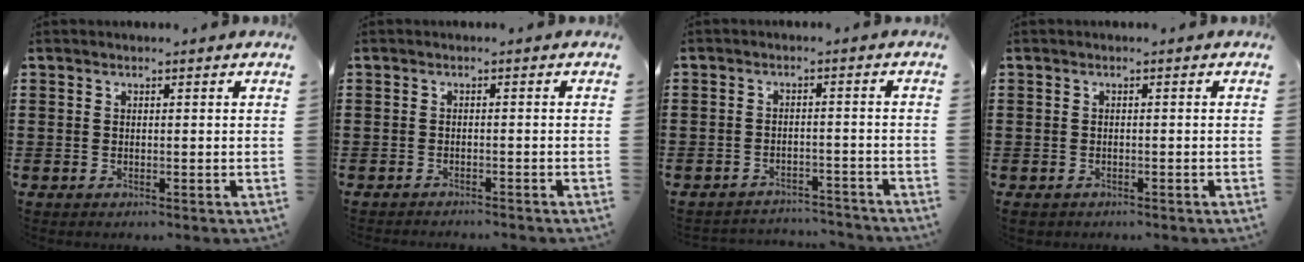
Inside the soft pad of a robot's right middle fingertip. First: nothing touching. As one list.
[{"total": 1.0, "force": [-1.0, 0.0, 0.0], "torque": [-0.002, 0.002, -0.021]}, {"total": 3.1, "force": [-3.1, 0.4, -0.3], "torque": [-0.002, 0.002, -0.068]}, {"total": 0.6, "force": [-0.5, 0.2, 0.0], "torque": [-0.002, 0.001, -0.012]}]